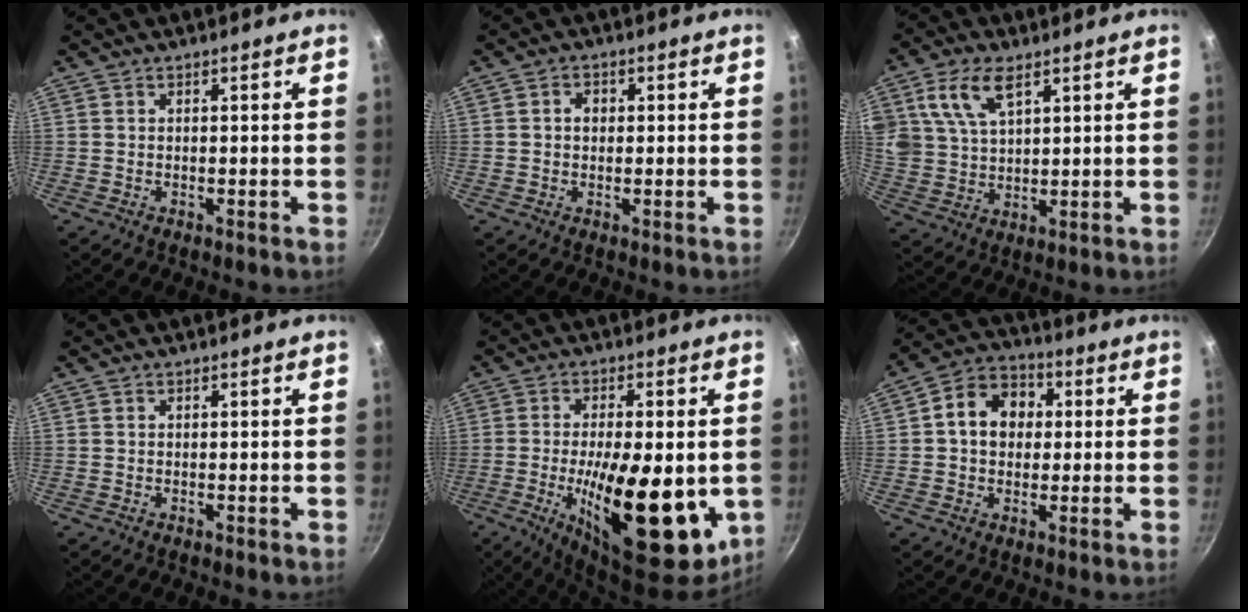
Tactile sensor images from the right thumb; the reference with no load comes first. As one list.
[{"total": 2.4, "force": [0.3, 2.0, 1.4], "torque": [-0.011, 0.006, 0.002]}, {"total": 10.5, "force": [5.1, 5.8, 7.2], "torque": [-0.133, -0.012, 0.102]}, {"total": 0.0}, {"total": 21.0, "force": [-3.7, 8.0, 19.0], "torque": [-0.280, -0.003, -0.049]}, {"total": 10.8, "force": [1.5, 8.6, 6.3], "torque": [-0.071, 0.021, 0.006]}]